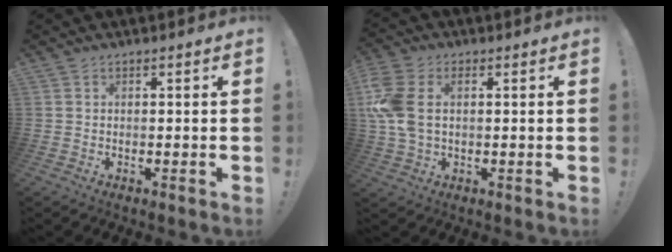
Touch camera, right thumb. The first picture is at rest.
{"total": 9.8, "force": [1.3, 6.5, 7.2], "torque": [-0.165, 0.001, 0.025]}